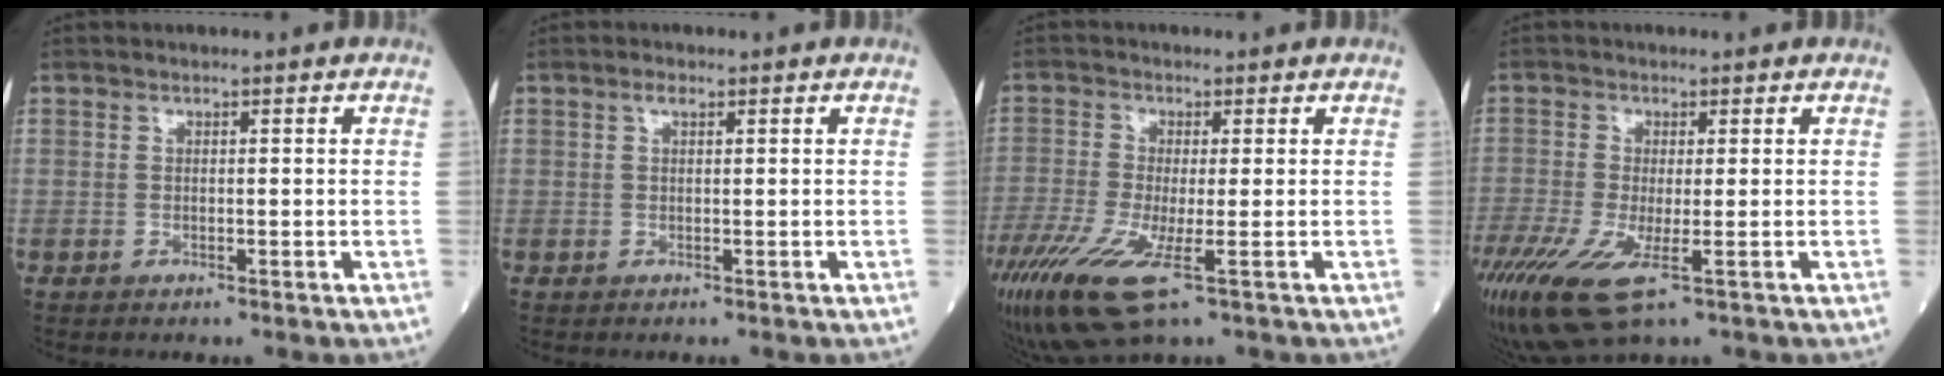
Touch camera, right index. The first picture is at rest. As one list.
[{"total": 0.8, "force": [0.4, 0.3, 0.6], "torque": [-0.013, 0.005, 0.003]}, {"total": 13.2, "force": [-6.5, 3.5, 11.0], "torque": [-0.256, -0.037, -0.110]}, {"total": 14.1, "force": [-7.0, 5.0, 11.2], "torque": [-0.275, -0.037, -0.115]}]